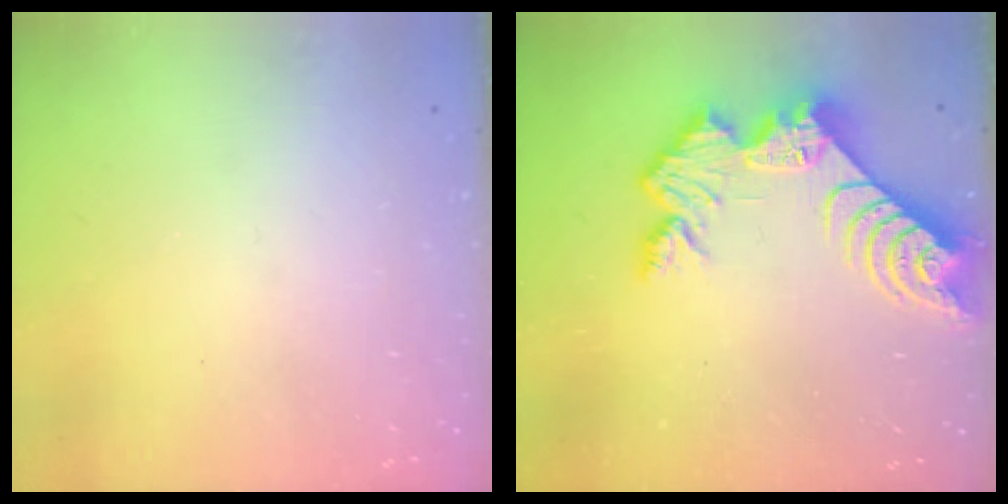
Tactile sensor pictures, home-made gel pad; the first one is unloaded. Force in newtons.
{"total": 12.1, "press": 12.1, "slide": 0.8}